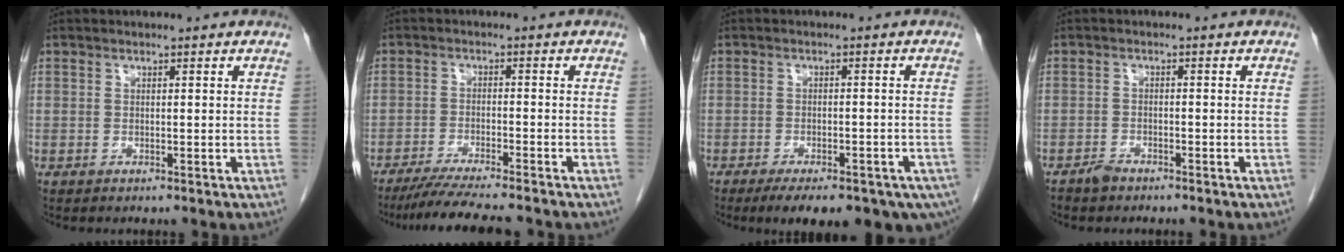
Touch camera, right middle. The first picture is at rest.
{"total": 9.9, "force": [-8.6, -0.1, 4.9], "torque": [-0.072, -0.026, -0.136]}
{"total": 16.8, "force": [-11.3, 6.4, 10.6], "torque": [-0.129, -0.017, -0.138]}
{"total": 1.6, "force": [-1.5, 0.5, 0.4], "torque": [-0.012, 0.000, -0.025]}